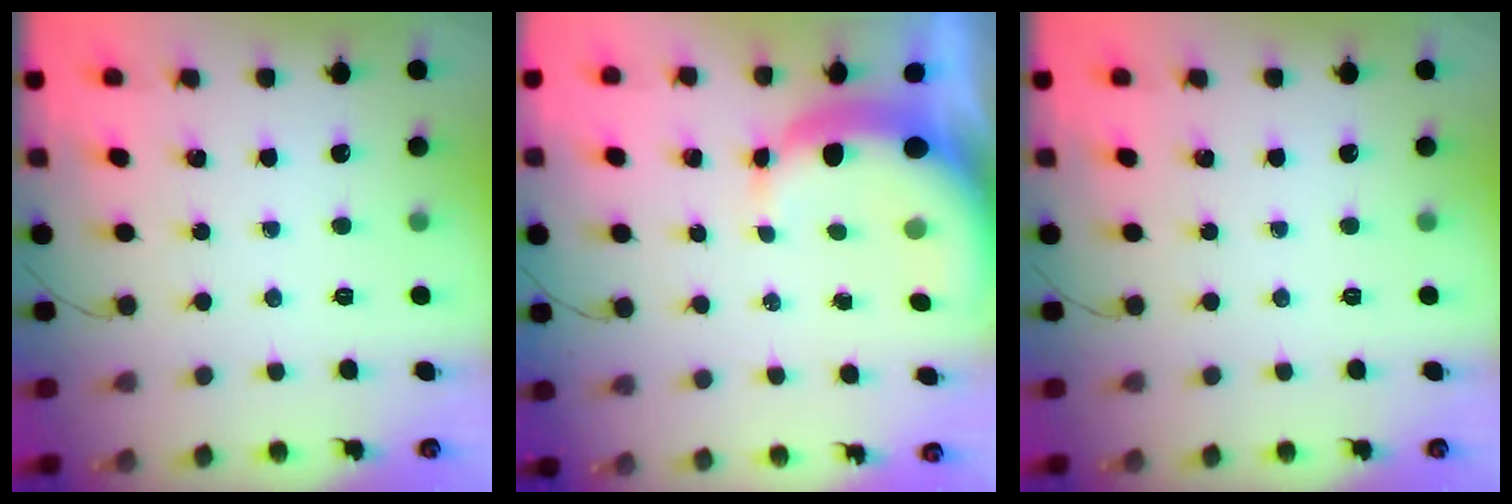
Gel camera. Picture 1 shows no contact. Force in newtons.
{"total": 8.5, "press": 8.4, "slide": 1.5}
{"total": 0.0}